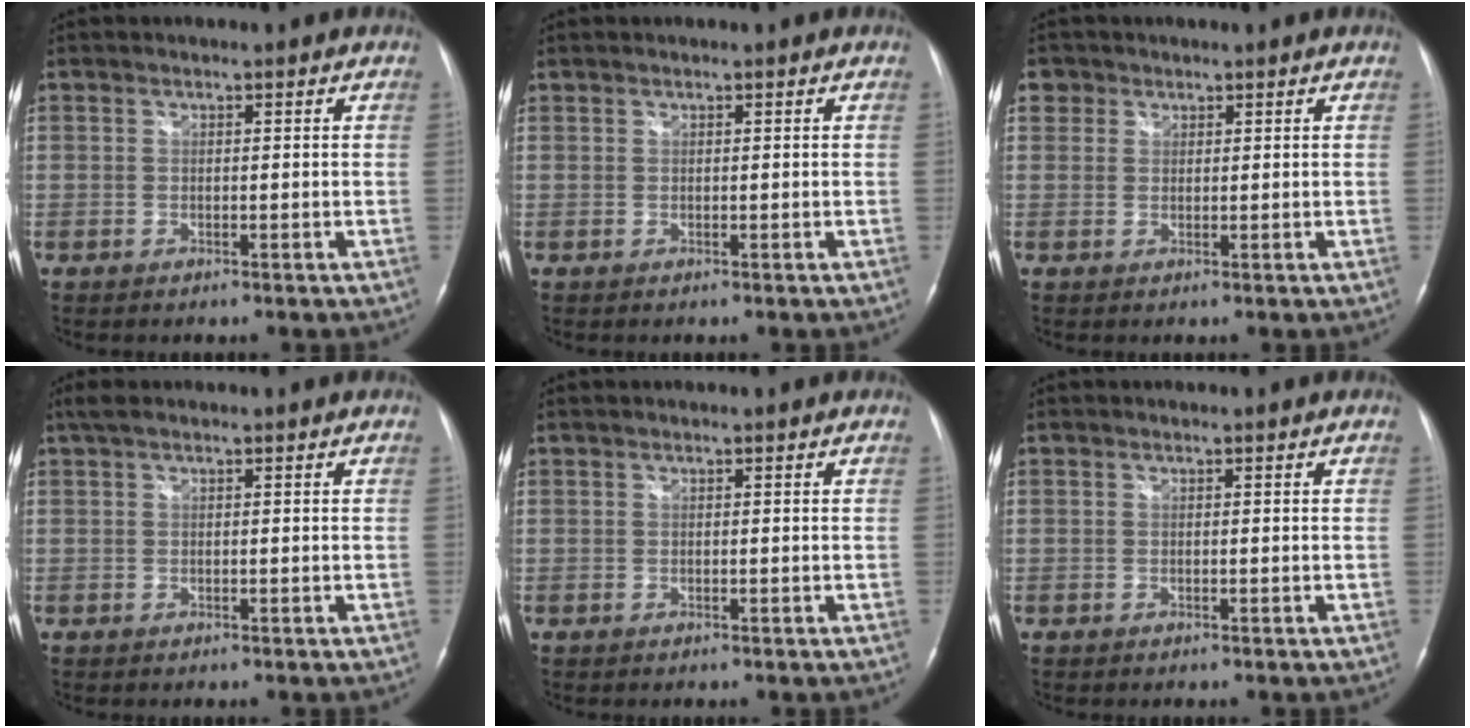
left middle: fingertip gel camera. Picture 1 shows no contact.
{"total": 0.0}
{"total": 2.3, "force": [1.2, 2.0, 0.1], "torque": [0.010, 0.006, 0.015]}
{"total": 1.9, "force": [1.3, 0.4, 1.3], "torque": [-0.033, 0.026, 0.026]}
{"total": 0.0}
{"total": 0.0}